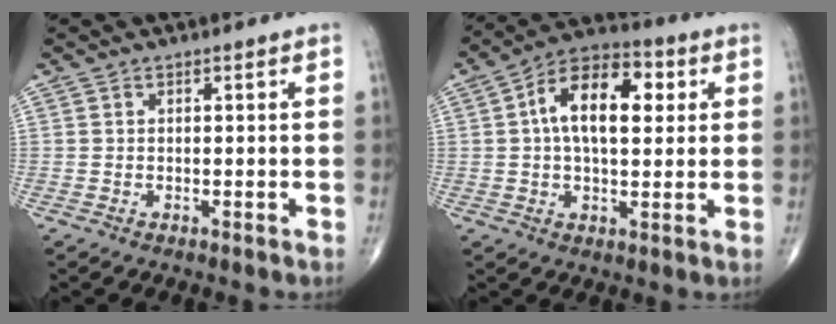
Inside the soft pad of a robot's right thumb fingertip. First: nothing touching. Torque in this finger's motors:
{"motor_torque": [0.07, 0.47, 1.14, 0.06, 0.28]}